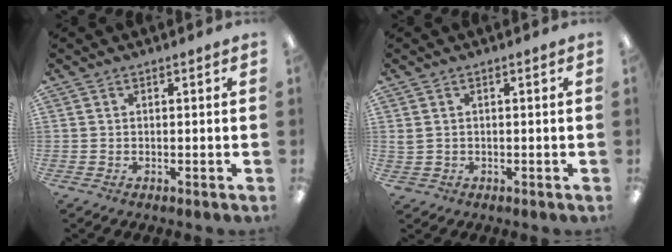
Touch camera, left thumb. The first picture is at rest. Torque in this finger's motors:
{"motor_torque": [-0.12, 0.17, 0.05, -0.06, 0.04]}